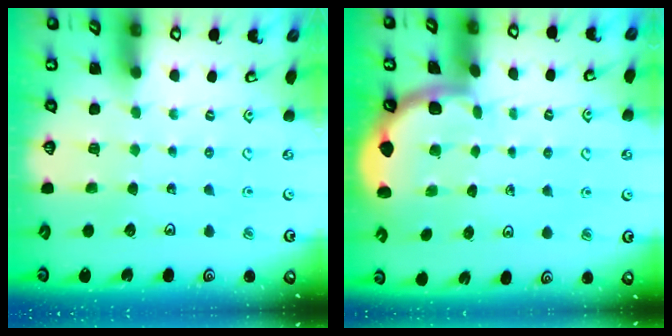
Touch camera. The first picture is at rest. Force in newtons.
{"total": 1.7, "press": 1.7, "slide": 0.1}